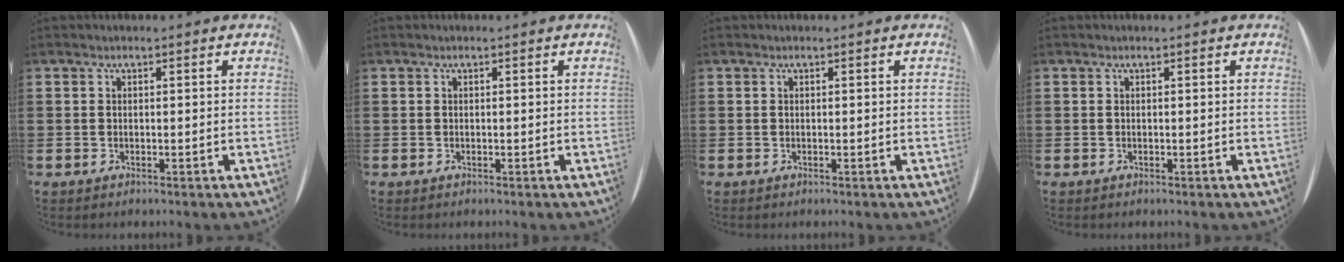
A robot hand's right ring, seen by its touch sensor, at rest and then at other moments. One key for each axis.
{"total": 0.0}
{"total": 0.0}
{"total": 0.0}